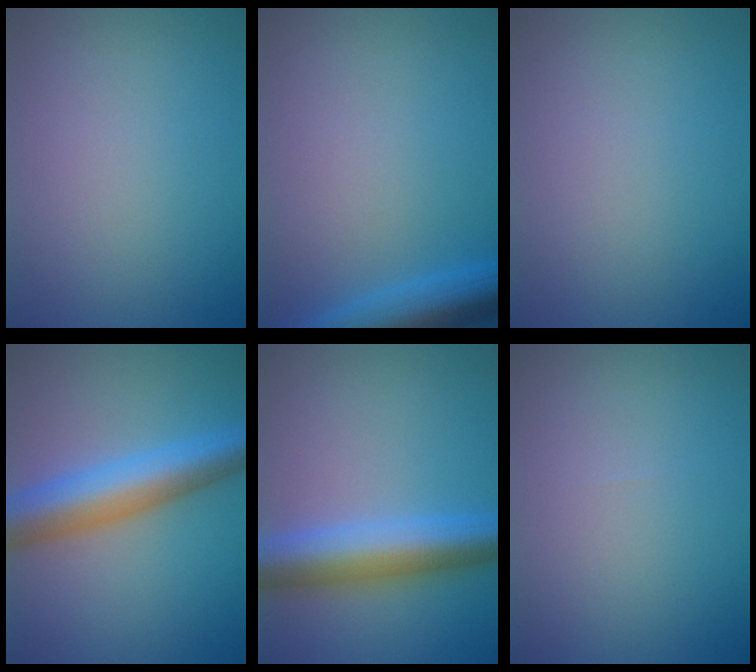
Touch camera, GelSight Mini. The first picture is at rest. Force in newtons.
{"total": 5.5, "press": 5.5, "slide": 0.3}
{"total": 0.0}
{"total": 7.5, "press": 7.5, "slide": 0.1}
{"total": 7.1, "press": 7.1, "slide": 0.1}
{"total": 0.0}